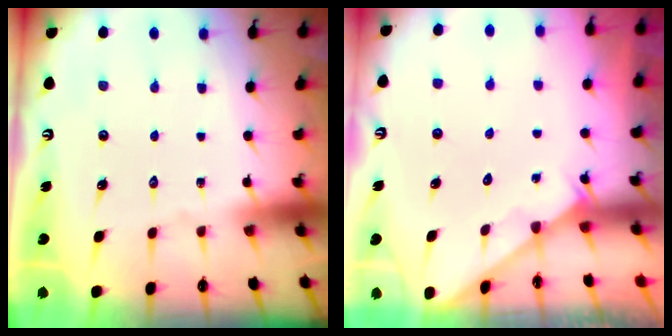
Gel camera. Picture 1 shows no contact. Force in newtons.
{"total": 1.6, "press": 1.6, "slide": 0.1}